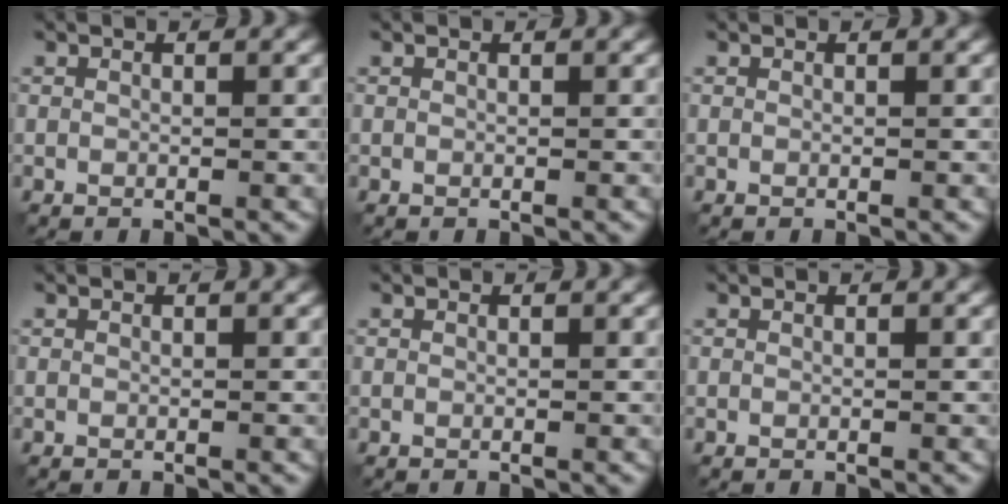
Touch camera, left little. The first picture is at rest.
{"total": 0.0}
{"total": 0.0}
{"total": 0.0}
{"total": 0.0}
{"total": 0.0}